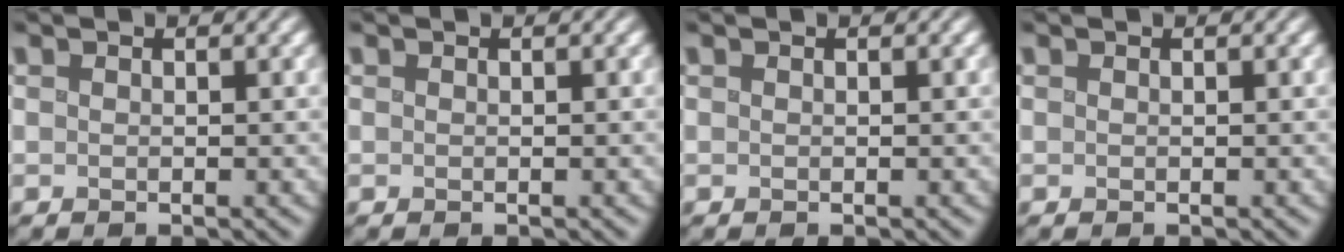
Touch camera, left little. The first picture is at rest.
{"total": 0.0}
{"total": 0.0}
{"total": 0.0}